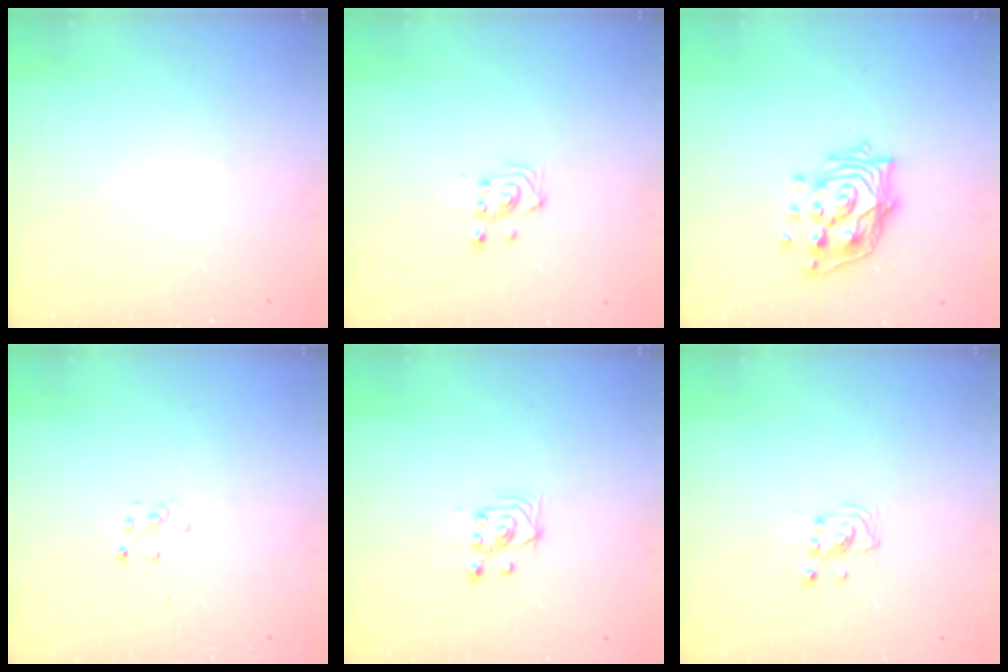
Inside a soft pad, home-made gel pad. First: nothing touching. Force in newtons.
{"total": 3.0, "press": 2.9, "slide": 0.8}
{"total": 14.0, "press": 13.9, "slide": 1.3}
{"total": 2.7, "press": 2.7, "slide": 0.3}
{"total": 3.6, "press": 3.3, "slide": 1.5}
{"total": 2.9, "press": 2.9, "slide": 0.3}